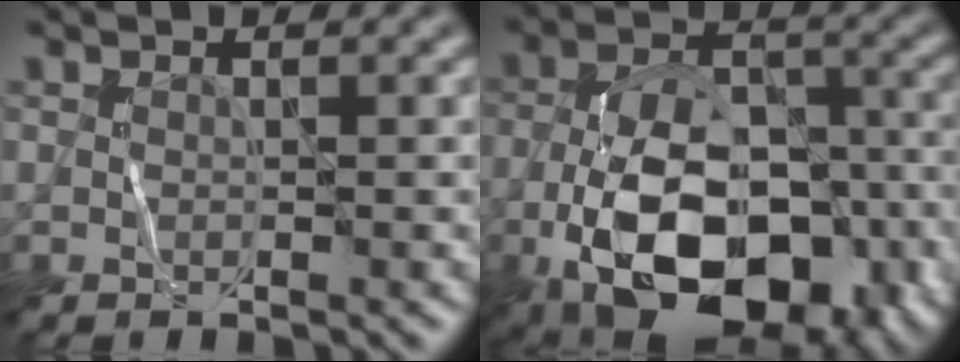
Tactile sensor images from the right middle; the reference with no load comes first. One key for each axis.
{"total": 14.0, "fx": -6.0, "fy": 7.6, "fz": 10.2, "tx": -0.165, "ty": -0.018, "tz": -0.099}